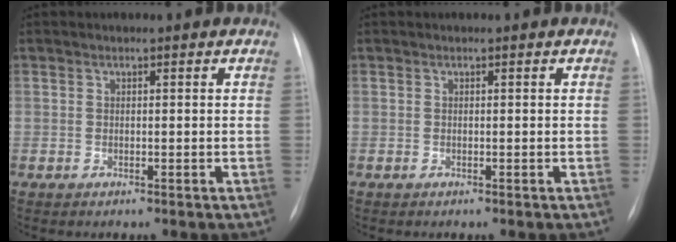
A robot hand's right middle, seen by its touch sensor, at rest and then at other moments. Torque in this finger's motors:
{"motor_torque": [-0.12, 0.07, -0.03, 0.00]}